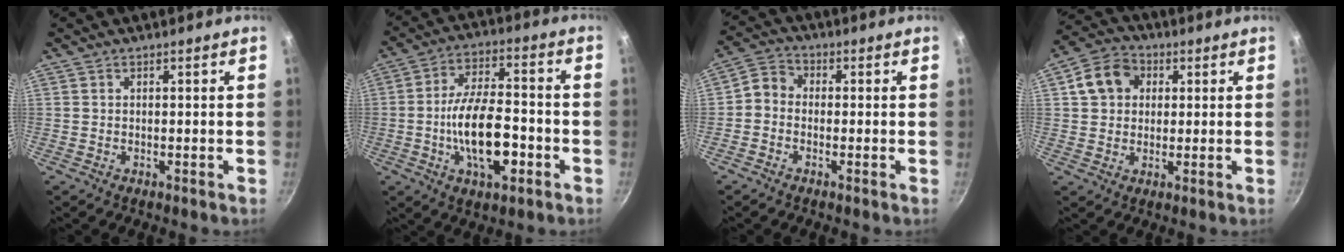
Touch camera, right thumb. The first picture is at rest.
{"total": 14.5, "force": [-4.0, 6.6, 12.3], "torque": [-0.200, 0.030, -0.071]}
{"total": 4.0, "force": [-1.2, 3.2, 2.1], "torque": [-0.032, 0.024, -0.040]}
{"total": 8.6, "force": [2.2, 7.1, 4.3], "torque": [-0.050, 0.015, 0.024]}